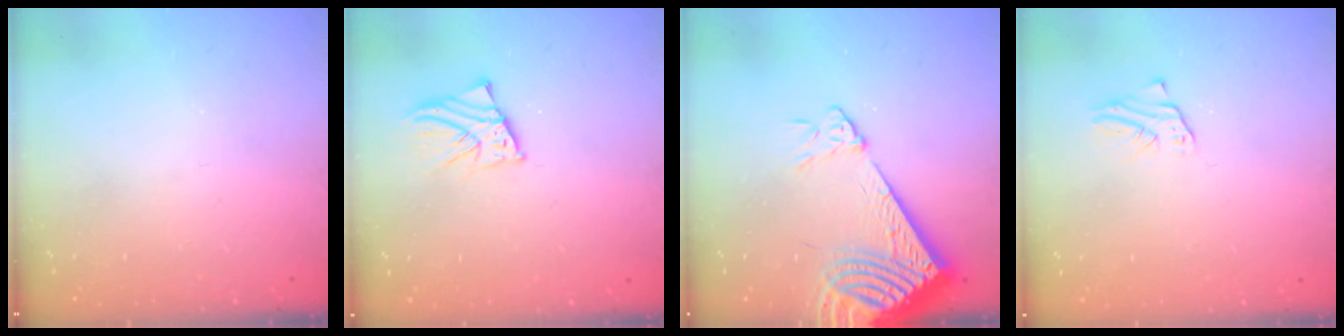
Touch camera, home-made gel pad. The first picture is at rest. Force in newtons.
{"total": 2.1, "press": 2.1, "slide": 0.1}
{"total": 12.0, "press": 11.9, "slide": 1.8}
{"total": 1.4, "press": 1.4, "slide": 0.0}